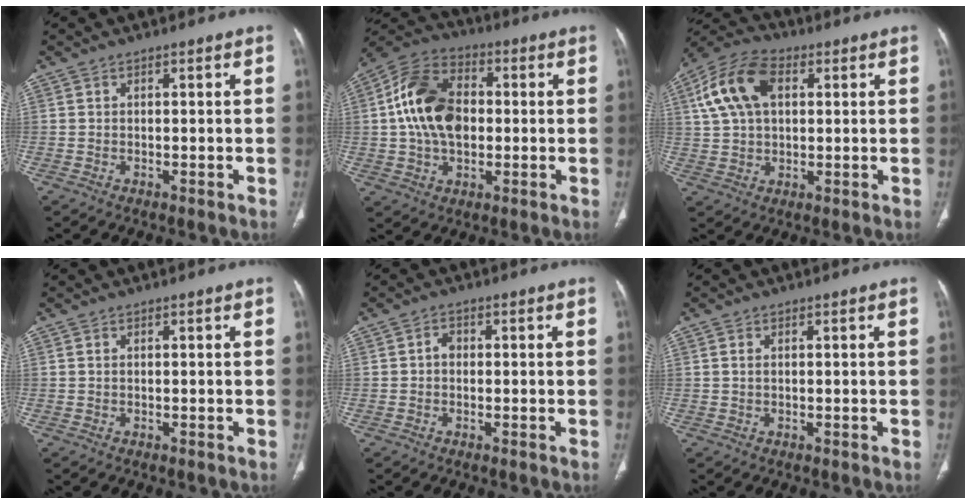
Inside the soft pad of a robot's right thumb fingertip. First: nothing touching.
{"total": 15.9, "force": [0.9, 10.5, 11.8], "torque": [-0.202, 0.023, 0.010]}
{"total": 13.2, "force": [3.9, 8.2, 9.6], "torque": [-0.185, 0.019, 0.069]}
{"total": 0.0}
{"total": 1.6, "force": [-0.1, 1.3, 1.0], "torque": [-0.008, 0.006, -0.007]}
{"total": 0.8, "force": [0.2, 0.4, 0.6], "torque": [-0.019, 0.006, 0.007]}